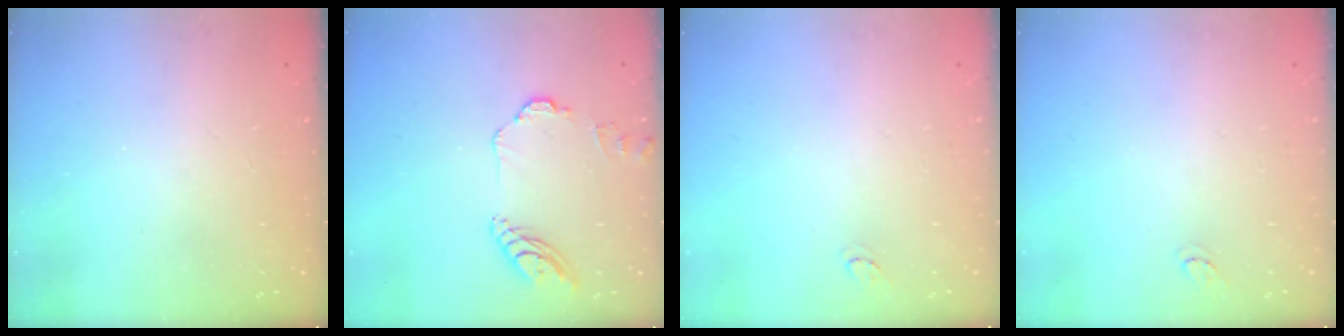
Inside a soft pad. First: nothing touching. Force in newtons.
{"total": 10.4, "press": 10.3, "slide": 0.9}
{"total": 3.1, "press": 3.1, "slide": 0.2}
{"total": 3.1, "press": 3.1, "slide": 0.2}